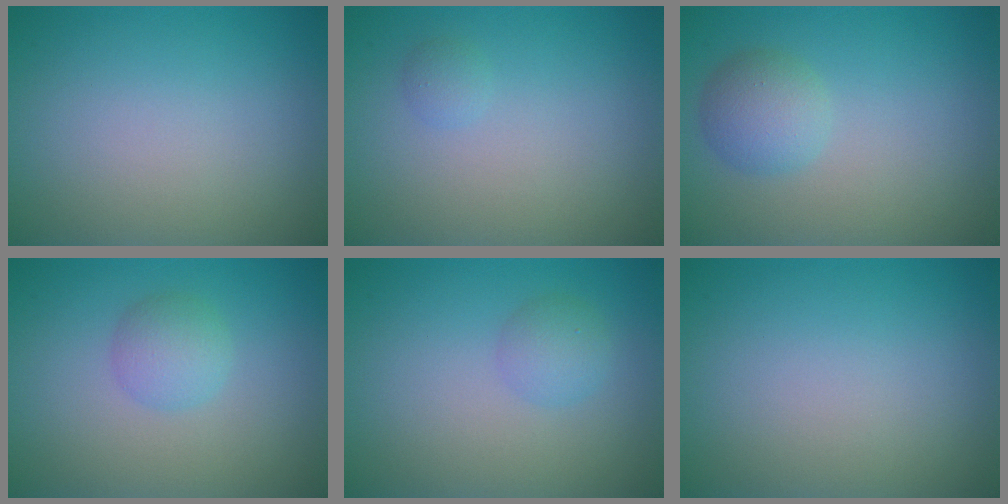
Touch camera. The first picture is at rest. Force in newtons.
{"total": 0.7, "press": 0.7, "slide": 0.1}
{"total": 2.6, "press": 2.6, "slide": 0.1}
{"total": 2.1, "press": 2.1, "slide": 0.1}
{"total": 1.7, "press": 1.7, "slide": 0.0}
{"total": 0.0}